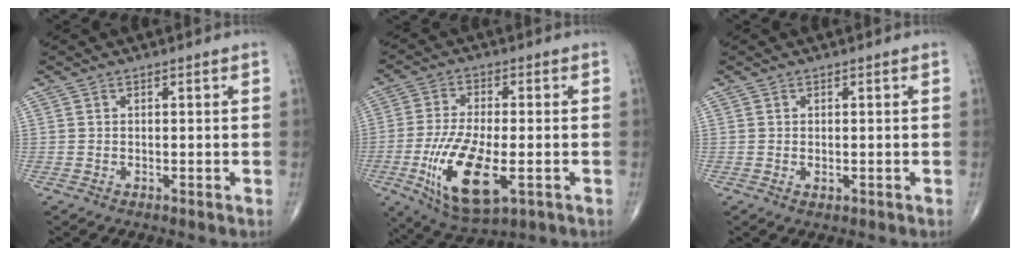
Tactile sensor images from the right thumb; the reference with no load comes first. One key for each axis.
{"total": 15.0, "fx": -4.4, "fy": 5.9, "fz": 13.0, "tx": -0.256, "ty": -0.009, "tz": -0.068}
{"total": 0.8, "fx": -0.2, "fy": 0.4, "fz": 0.6, "tx": -0.006, "ty": 0.000, "tz": 0.000}